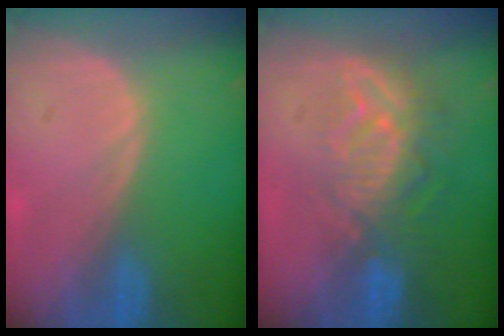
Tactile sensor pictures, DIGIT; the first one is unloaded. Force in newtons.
{"total": 9.5, "press": 8.2, "slide": 4.7}